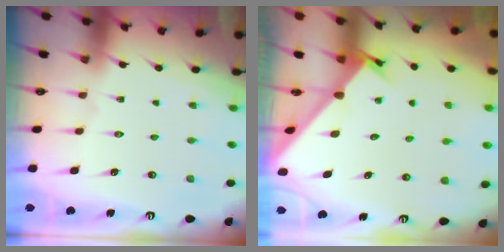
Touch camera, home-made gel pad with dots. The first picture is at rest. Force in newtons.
{"total": 2.3, "press": 2.3, "slide": 0.0}